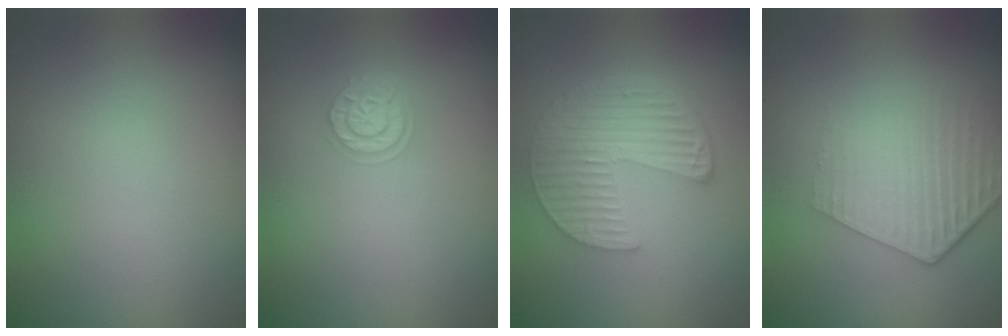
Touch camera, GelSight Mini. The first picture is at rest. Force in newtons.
{"total": 2.3, "press": 1.9, "slide": 1.3}
{"total": 5.9, "press": 4.3, "slide": 4.1}
{"total": 4.1, "press": 3.1, "slide": 2.7}